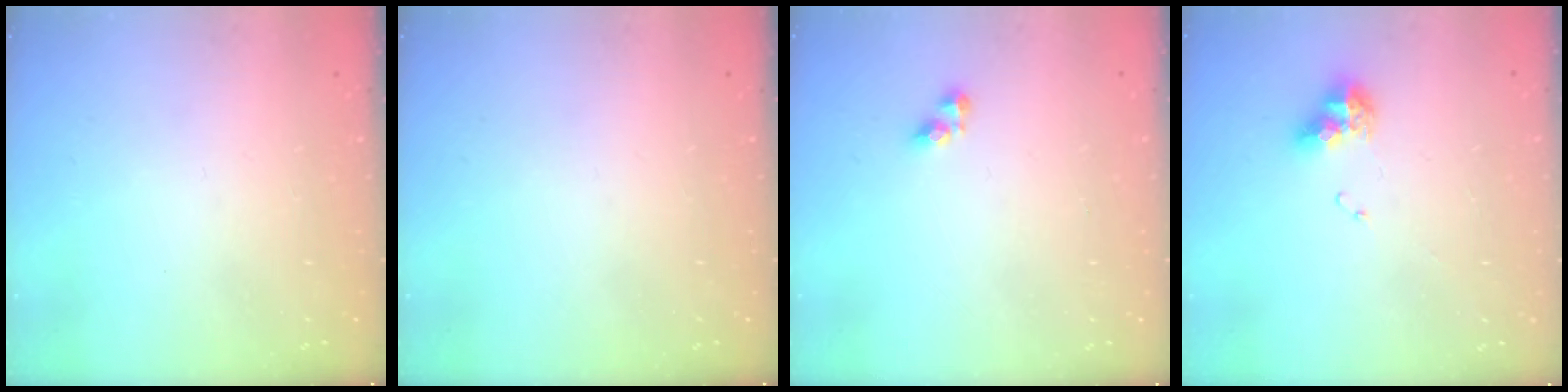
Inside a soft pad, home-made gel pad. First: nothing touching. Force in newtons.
{"total": 0.0}
{"total": 4.6, "press": 4.6, "slide": 0.6}
{"total": 9.5, "press": 9.5, "slide": 1.0}